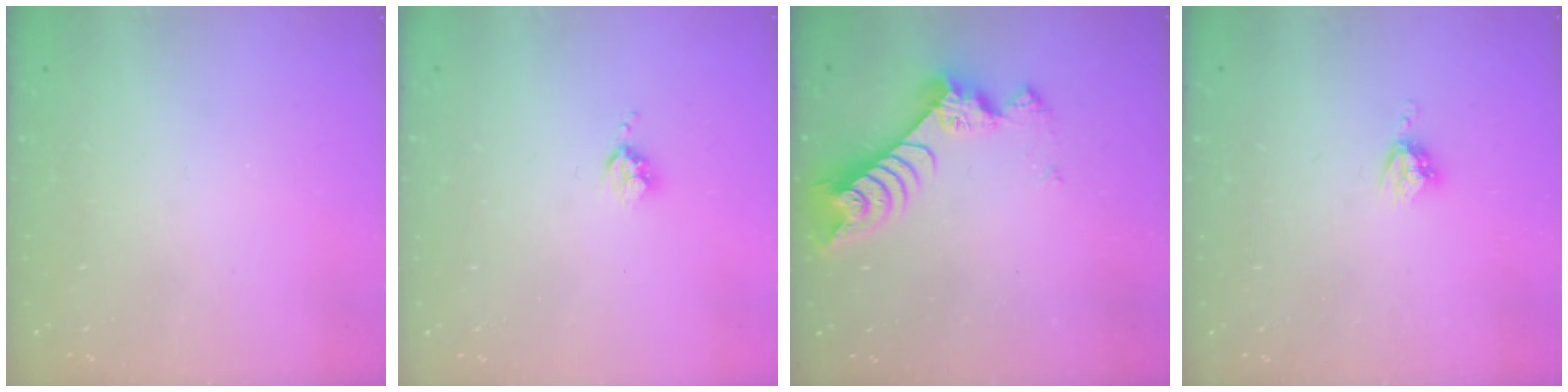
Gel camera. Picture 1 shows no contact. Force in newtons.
{"total": 3.6, "press": 3.6, "slide": 0.4}
{"total": 7.4, "press": 7.3, "slide": 1.0}
{"total": 4.0, "press": 4.0, "slide": 0.5}